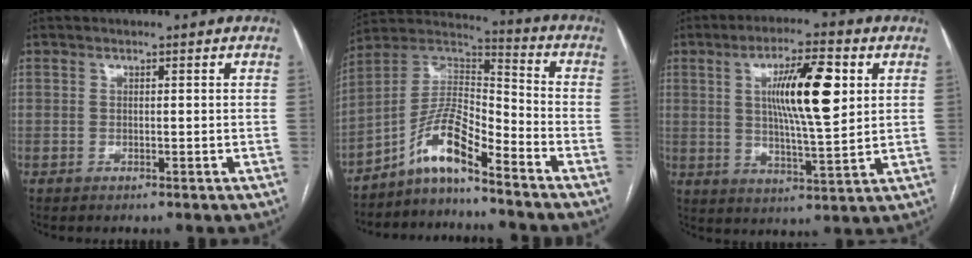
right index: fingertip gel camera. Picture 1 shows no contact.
{"total": 10.1, "force": [-7.1, 1.9, 6.8], "torque": [-0.137, 0.029, -0.132]}
{"total": 12.2, "force": [3.3, 2.0, 11.6], "torque": [-0.198, 0.004, 0.055]}